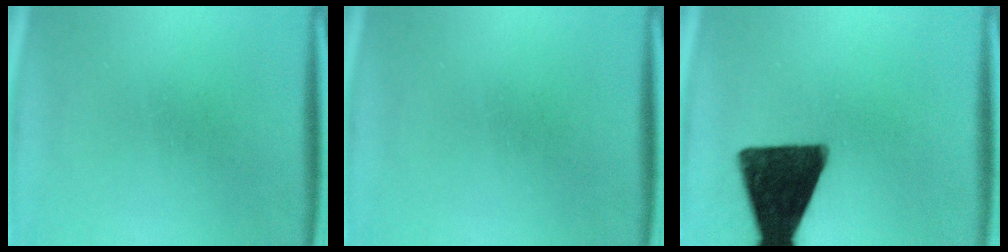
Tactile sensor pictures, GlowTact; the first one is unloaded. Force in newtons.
{"total": 0.0}
{"total": 16.5}